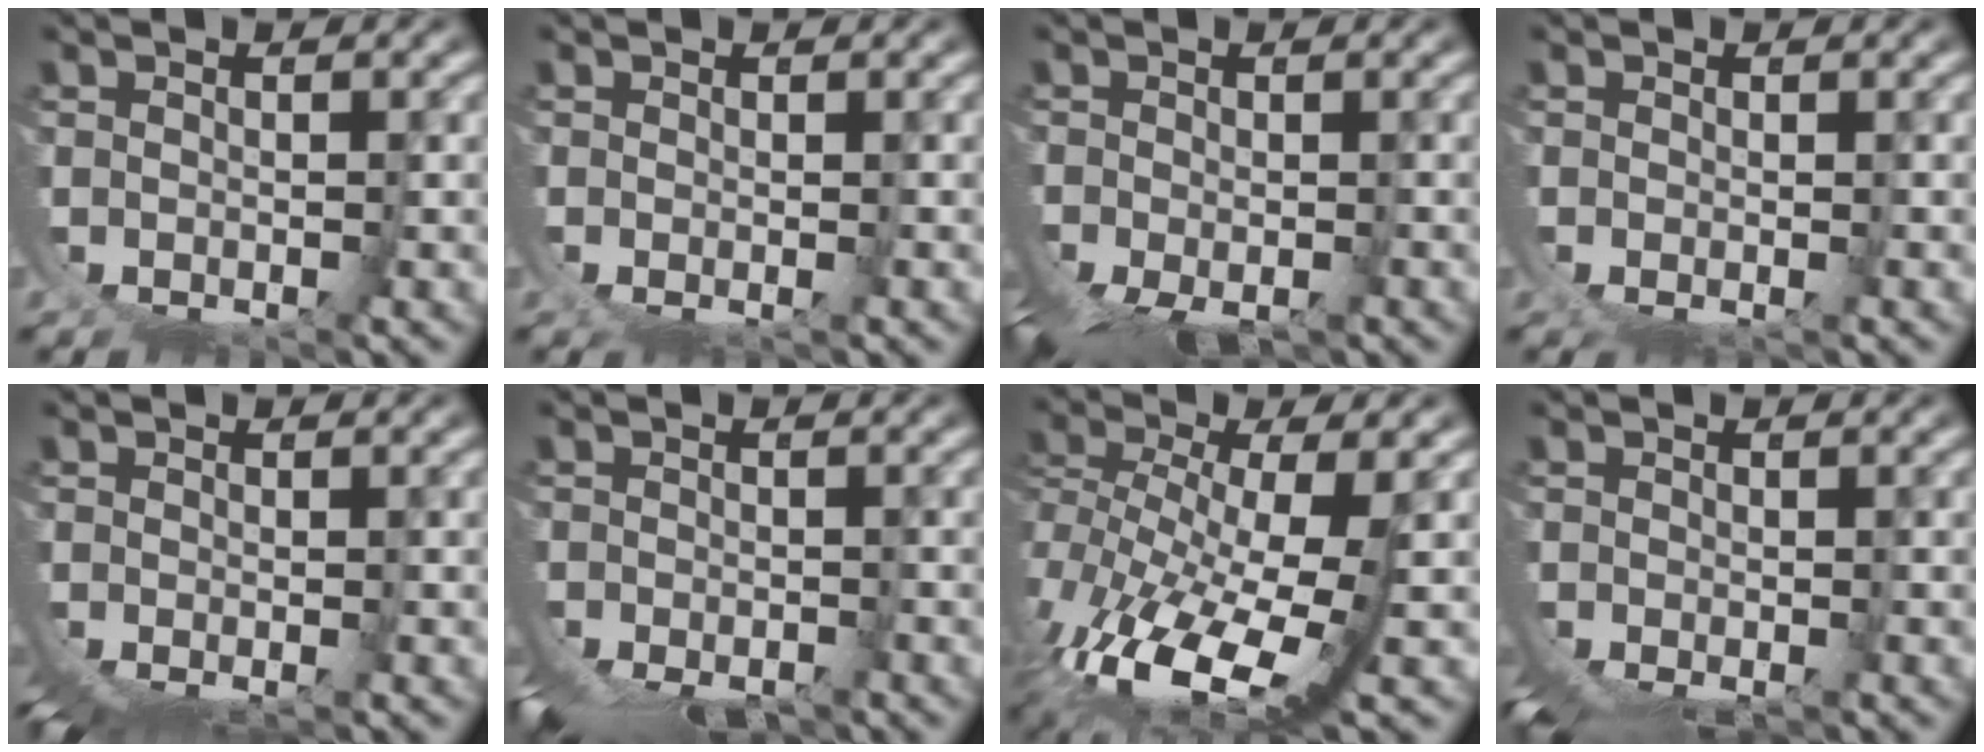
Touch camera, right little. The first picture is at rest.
{"total": 1.1, "force": [-0.9, 0.3, 0.4], "torque": [-0.013, -0.014, -0.006]}
{"total": 5.4, "force": [-3.7, -0.2, 3.9], "torque": [-0.042, -0.025, -0.038]}
{"total": 1.0, "force": [-1.0, 0.0, 0.3], "torque": [-0.008, -0.014, -0.006]}
{"total": 2.7, "force": [-1.6, -1.5, 1.7], "torque": [-0.009, -0.006, -0.014]}
{"total": 4.6, "force": [-3.8, -0.8, 2.5], "torque": [-0.012, -0.025, -0.044]}
{"total": 8.2, "force": [-4.6, 0.6, 6.7], "torque": [-0.125, -0.051, -0.042]}
{"total": 3.8, "force": [-2.7, -0.7, 2.5], "torque": [-0.021, -0.024, -0.025]}